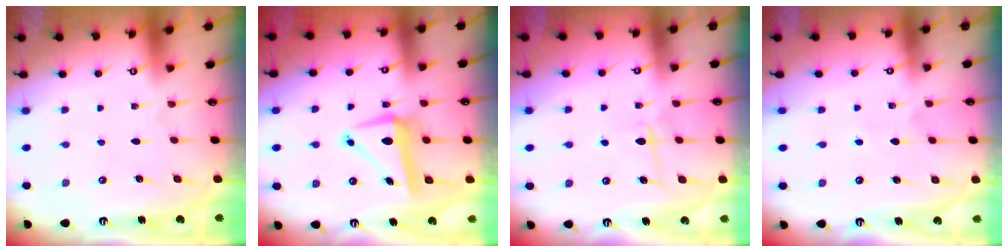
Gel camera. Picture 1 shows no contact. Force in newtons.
{"total": 8.8, "press": 8.7, "slide": 1.5}
{"total": 5.2, "press": 5.1, "slide": 0.6}
{"total": 4.9, "press": 4.9, "slide": 0.5}